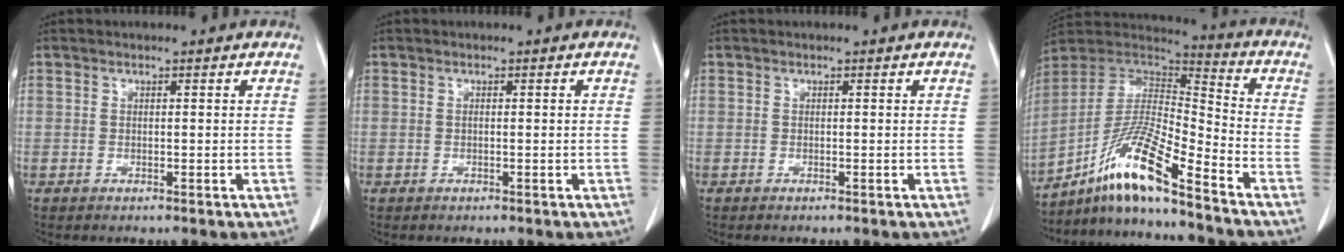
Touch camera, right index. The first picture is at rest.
{"total": 0.7, "force": [0.0, 0.1, 0.7], "torque": [-0.015, 0.001, 0.003]}
{"total": 0.0}
{"total": 14.3, "force": [-10.0, 0.4, 10.3], "torque": [-0.197, 0.007, -0.184]}